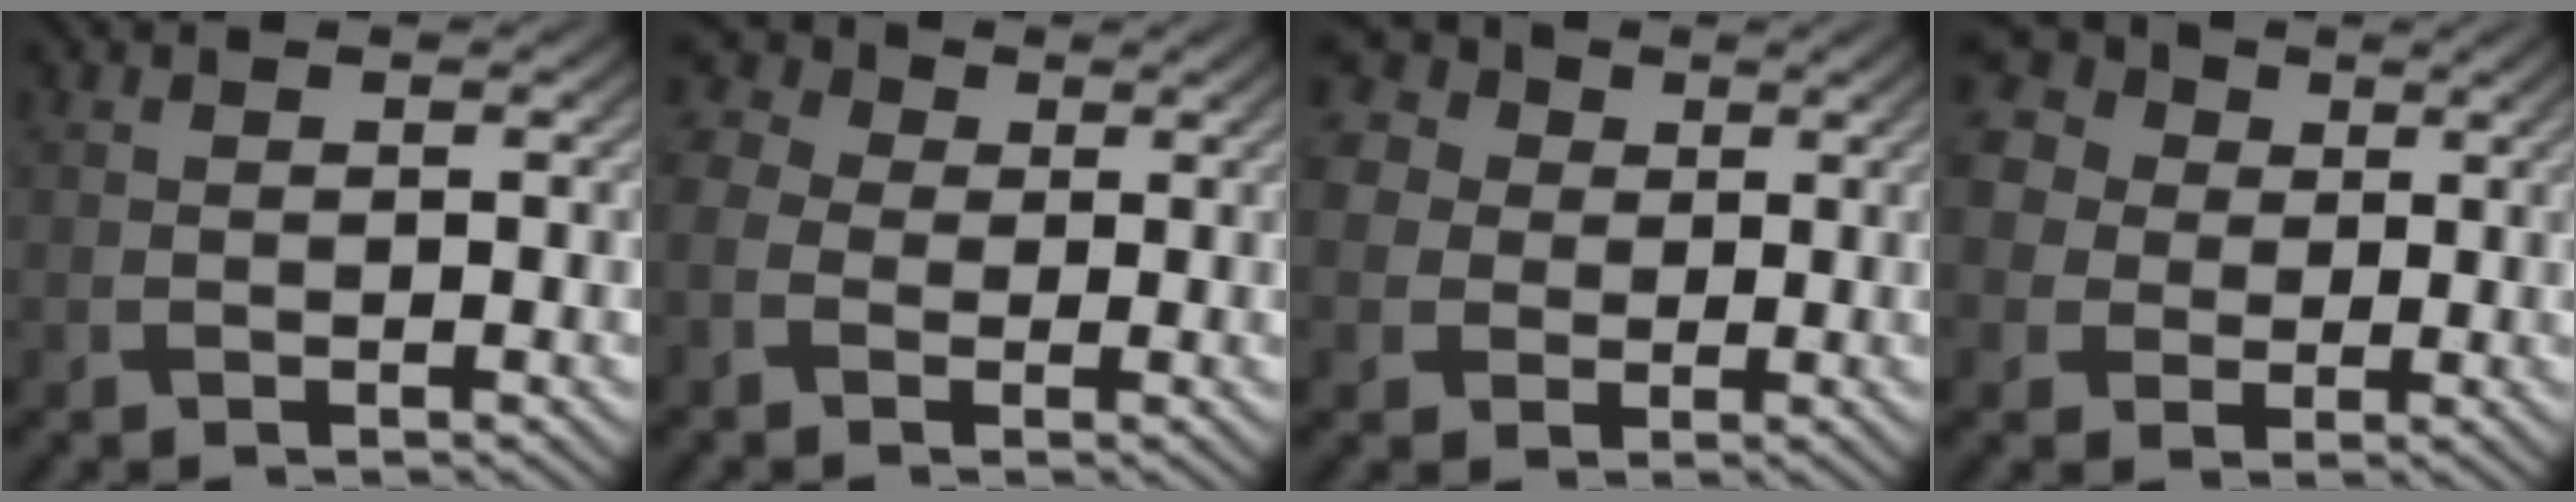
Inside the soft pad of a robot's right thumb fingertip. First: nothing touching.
{"total": 5.1, "force": [-0.8, 4.2, 2.8], "torque": [-0.094, 0.009, -0.034]}
{"total": 11.2, "force": [3.4, 9.5, 5.0], "torque": [-0.166, 0.024, 0.051]}
{"total": 13.4, "force": [4.8, 10.9, 6.2], "torque": [-0.188, 0.035, 0.070]}